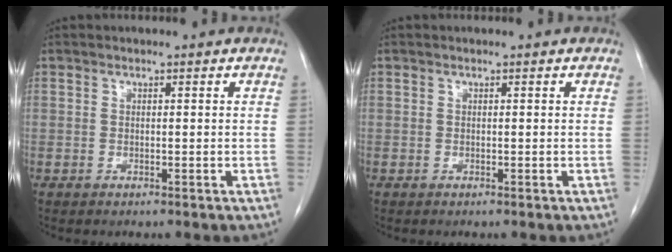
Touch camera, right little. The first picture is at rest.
{"total": 0.0}